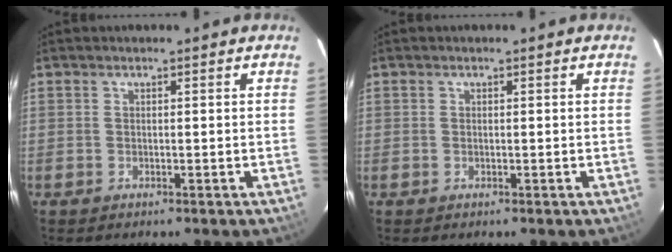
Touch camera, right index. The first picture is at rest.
{"total": 0.0}